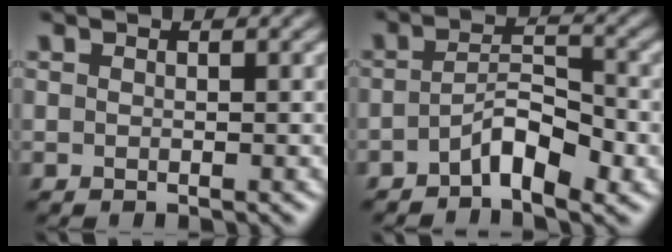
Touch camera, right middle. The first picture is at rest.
{"total": 4.0, "force": [-2.2, 1.4, 3.0], "torque": [-0.054, 0.010, -0.040]}